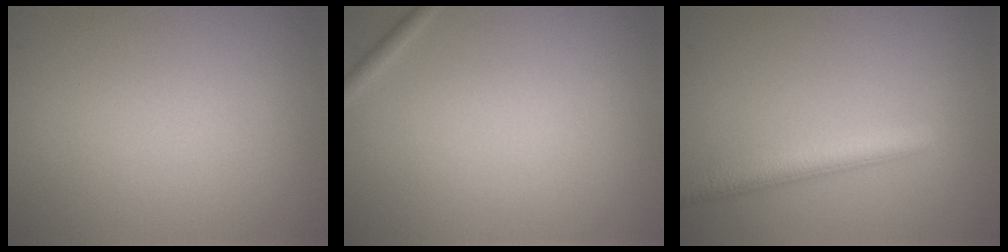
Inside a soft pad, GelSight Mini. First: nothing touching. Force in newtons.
{"total": 0.7, "press": 0.7, "slide": 0.0}
{"total": 3.5, "press": 3.5, "slide": 0.1}